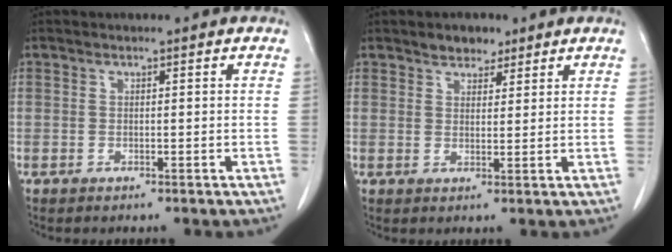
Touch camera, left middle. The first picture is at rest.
{"total": 3.2, "force": [2.4, 1.8, 1.0], "torque": [-0.015, 0.003, 0.038]}